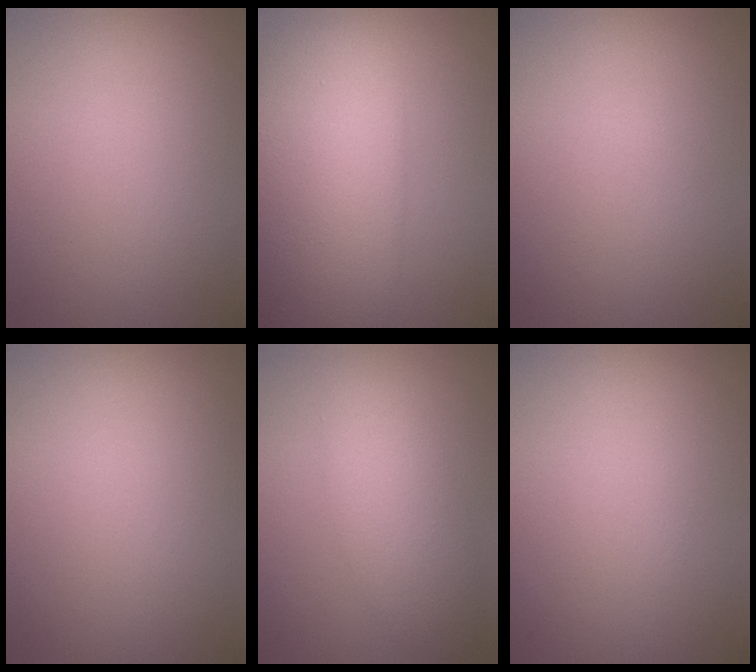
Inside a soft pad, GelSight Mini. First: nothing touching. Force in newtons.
{"total": 11.7, "press": 11.7, "slide": 0.2}
{"total": 0.0}
{"total": 0.0}
{"total": 4.3, "press": 4.3, "slide": 0.1}
{"total": 0.0}